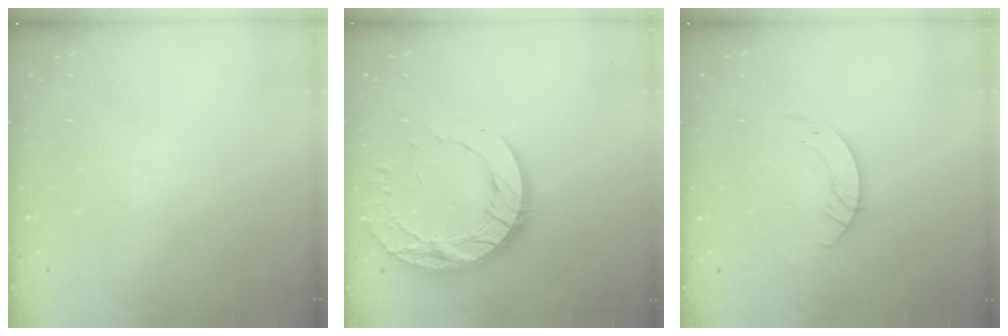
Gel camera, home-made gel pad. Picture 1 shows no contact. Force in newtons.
{"total": 14.8, "press": 14.7, "slide": 1.1}
{"total": 3.5, "press": 3.5, "slide": 0.4}